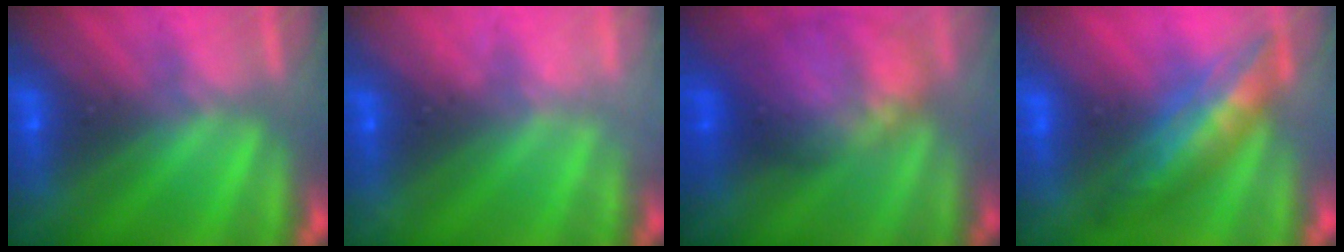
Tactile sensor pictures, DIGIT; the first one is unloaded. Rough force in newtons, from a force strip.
{"total": 2.3}
{"total": 8.3}
{"total": 2.9}